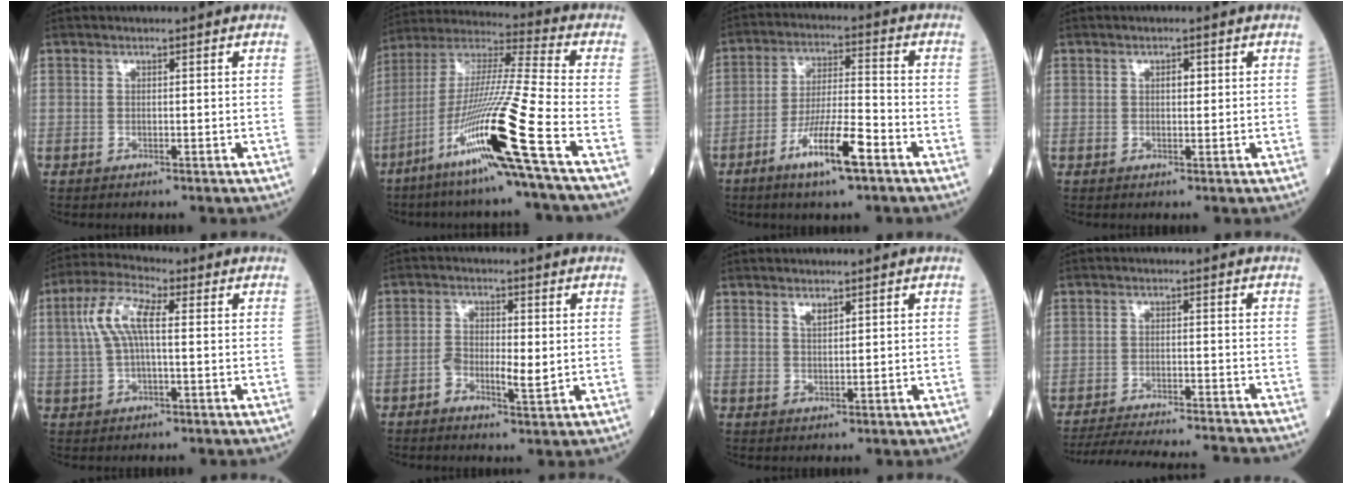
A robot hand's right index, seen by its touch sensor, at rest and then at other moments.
{"total": 20.5, "force": [-9.4, -1.9, 18.1], "torque": [-0.368, -0.037, -0.184]}
{"total": 10.2, "force": [-5.6, 1.0, 8.5], "torque": [-0.158, -0.010, -0.101]}
{"total": 1.3, "force": [0.4, 0.5, 1.1], "torque": [-0.021, -0.001, 0.006]}
{"total": 7.7, "force": [1.4, 2.2, 7.2], "torque": [-0.164, 0.025, 0.026]}
{"total": 4.8, "force": [-0.9, 1.8, 4.4], "torque": [-0.077, 0.004, -0.017]}
{"total": 1.5, "force": [1.1, 0.4, 1.0], "torque": [-0.023, -0.004, 0.024]}
{"total": 17.1, "force": [-16.2, 0.7, 5.6], "torque": [-0.108, -0.024, -0.229]}